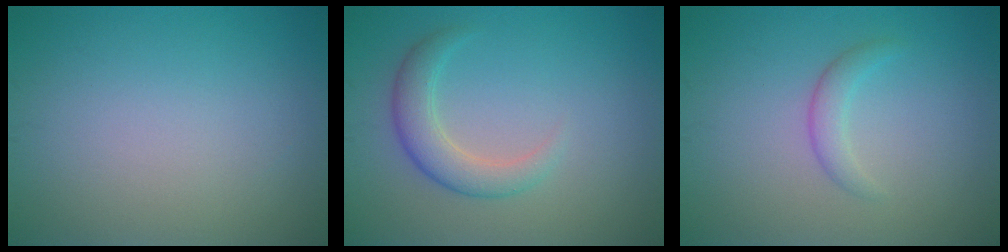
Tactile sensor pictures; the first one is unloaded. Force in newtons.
{"total": 3.1, "press": 3.1, "slide": 0.1}
{"total": 1.7, "press": 1.7, "slide": 0.2}